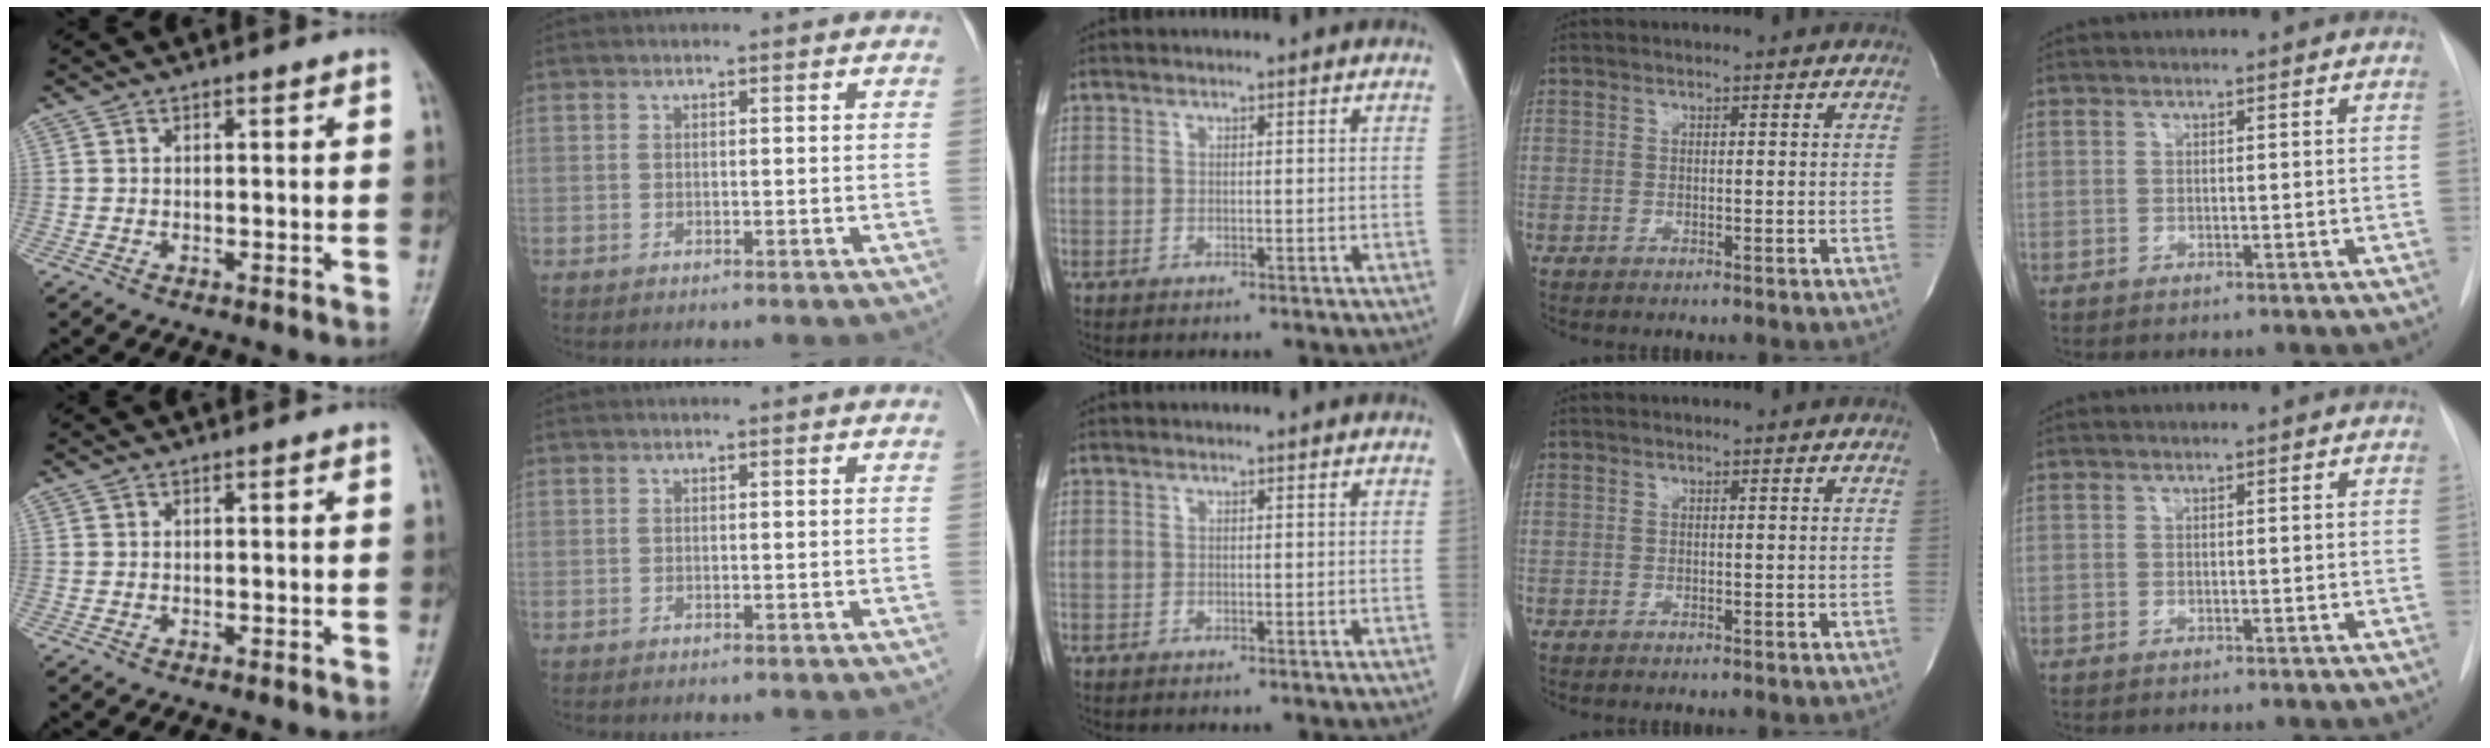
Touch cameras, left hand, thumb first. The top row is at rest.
{}